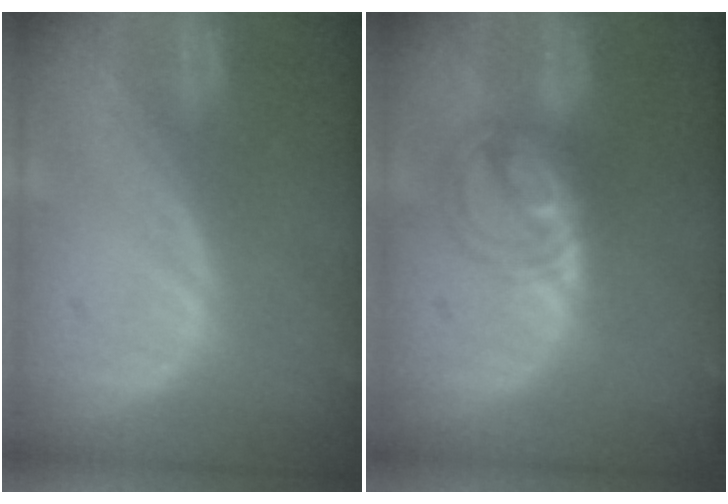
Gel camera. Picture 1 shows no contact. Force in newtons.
{"total": 5.6, "press": 5.5, "slide": 0.6}